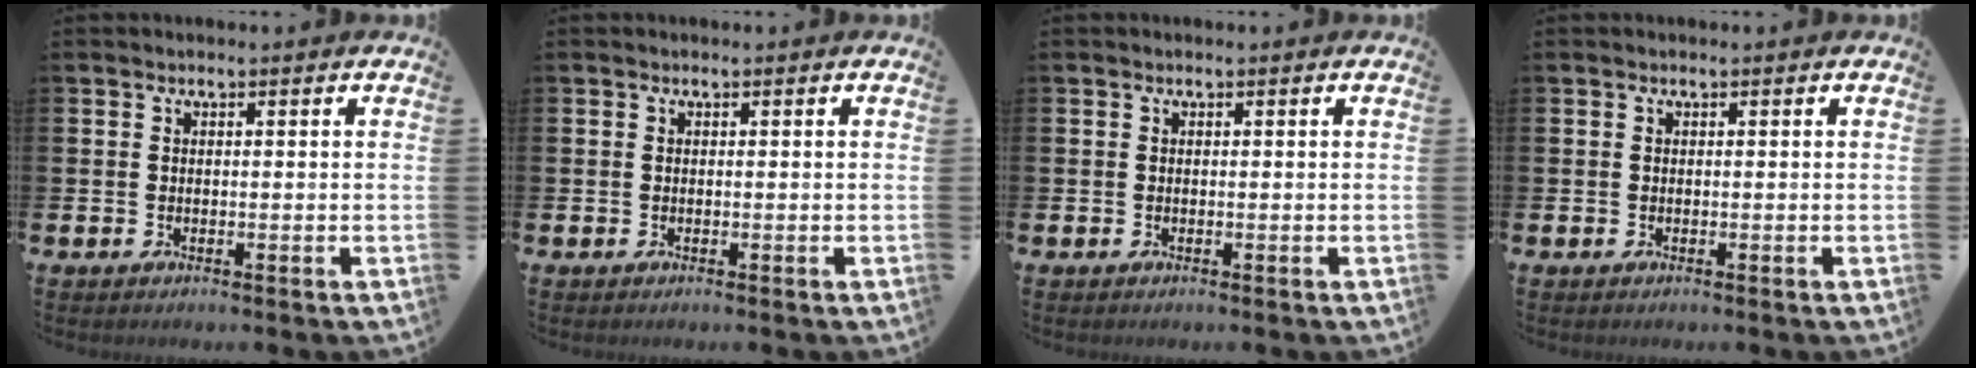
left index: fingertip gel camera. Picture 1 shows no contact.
{"total": 0.0}
{"total": 0.0}
{"total": 0.0}